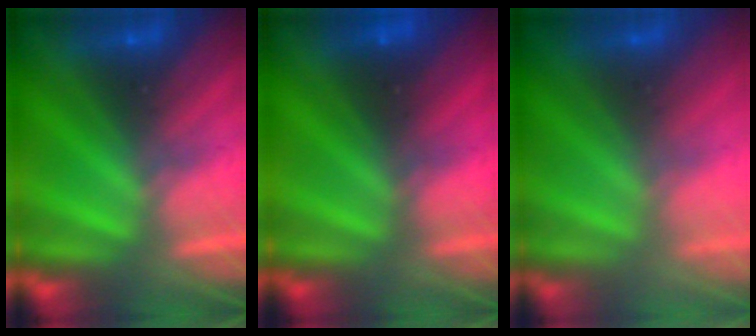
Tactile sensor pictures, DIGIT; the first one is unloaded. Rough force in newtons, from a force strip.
{"total": 2.4}
{"total": 3.0}